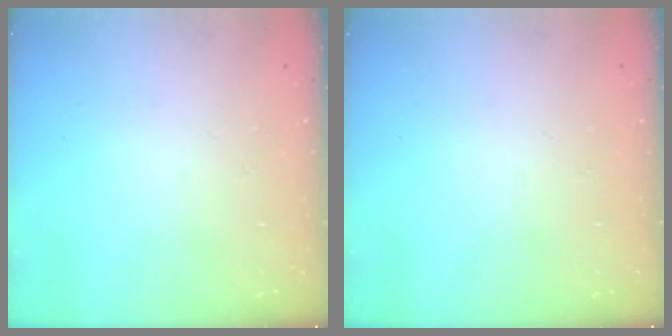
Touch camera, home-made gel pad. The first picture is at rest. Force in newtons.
{"total": 0.0}